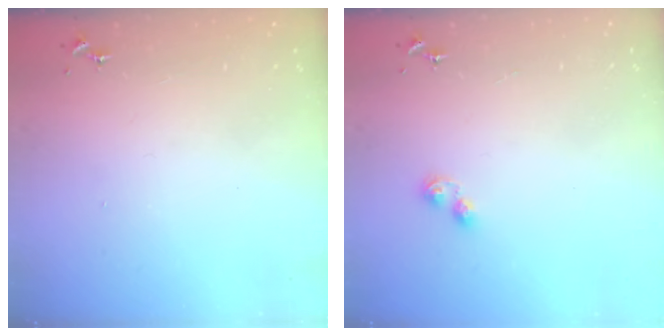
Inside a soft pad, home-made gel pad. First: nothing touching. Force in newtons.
{"total": 3.9, "press": 3.8, "slide": 0.6}